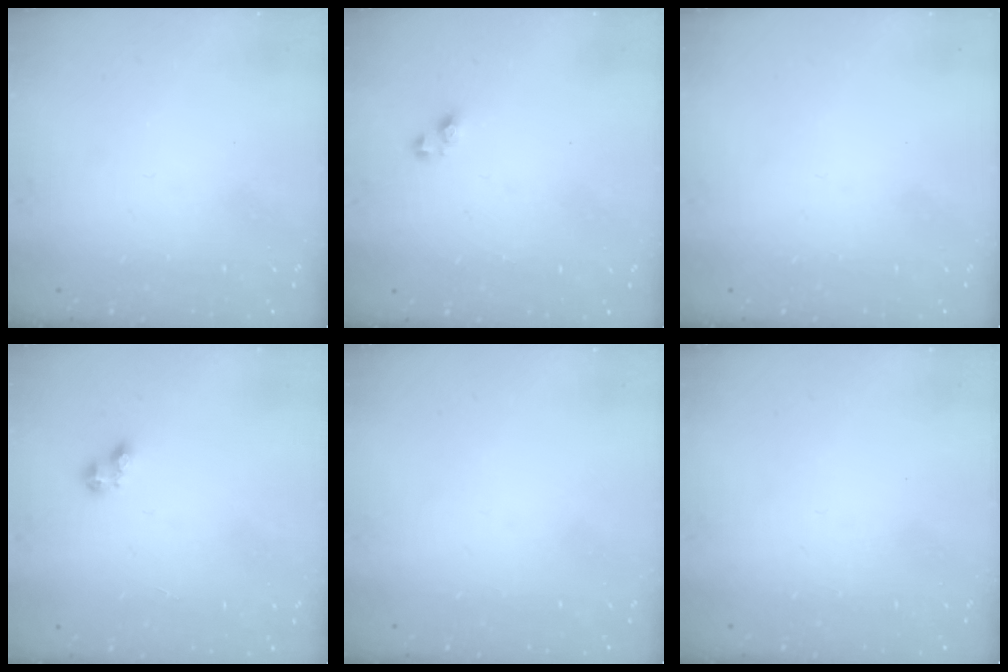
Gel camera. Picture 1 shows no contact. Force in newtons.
{"total": 3.7, "press": 3.7, "slide": 0.5}
{"total": 0.0}
{"total": 3.4, "press": 3.4, "slide": 0.5}
{"total": 0.0}
{"total": 0.0}